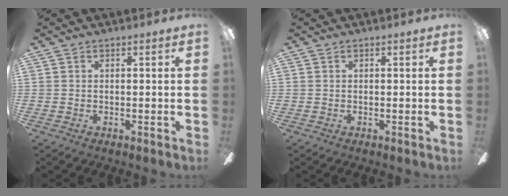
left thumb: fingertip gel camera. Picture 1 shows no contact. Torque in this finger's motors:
{"motor_torque": [0.06, 0.03, 0.15, -0.14, 0.00]}